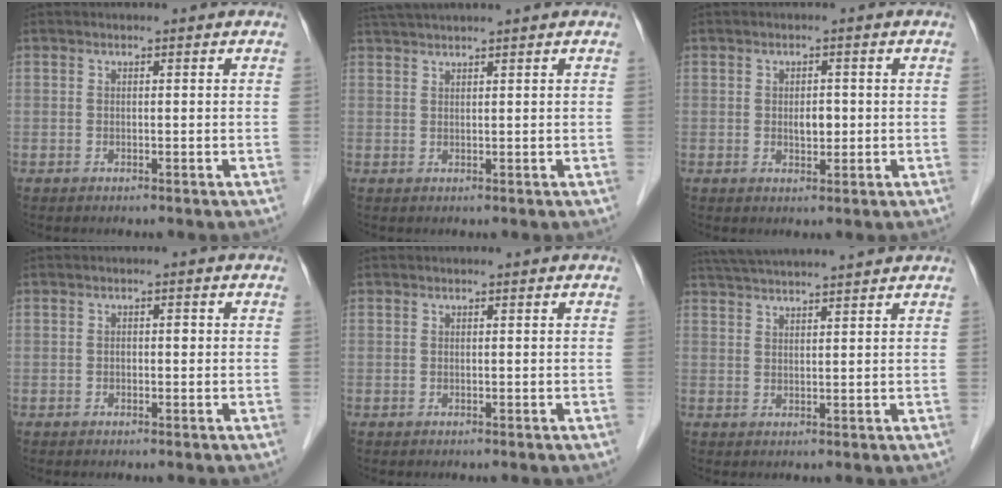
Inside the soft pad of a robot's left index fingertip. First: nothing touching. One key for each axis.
{"total": 4.2, "fx": 3.7, "fy": -0.9, "fz": 1.9, "tx": -0.032, "ty": 0.028, "tz": 0.072}
{"total": 2.3, "fx": -0.1, "fy": 1.3, "fz": 1.9, "tx": -0.031, "ty": 0.001, "tz": 0.001}
{"total": 1.1, "fx": -0.1, "fy": 0.6, "fz": 1.0, "tx": -0.013, "ty": 0.009, "tz": -0.002}
{"total": 0.0}
{"total": 11.1, "fx": 10.3, "fy": -0.6, "fz": 4.3, "tx": -0.079, "ty": 0.034, "tz": 0.153}